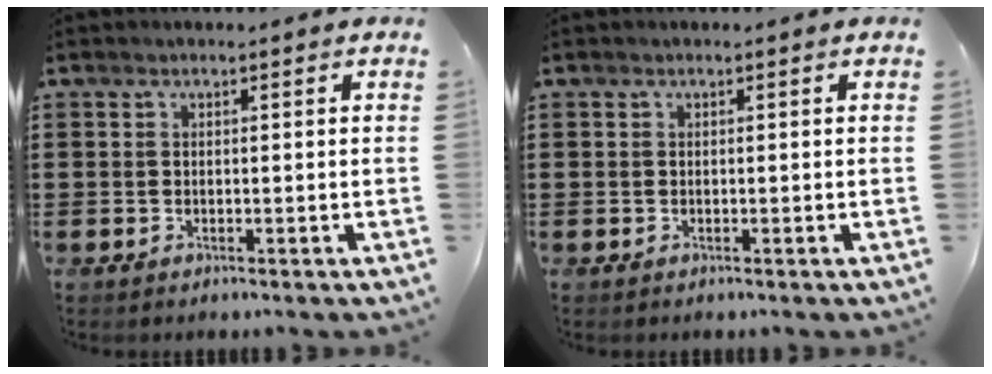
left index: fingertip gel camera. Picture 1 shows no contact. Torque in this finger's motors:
{"motor_torque": [-0.07, -0.05, 0.00, 0.00]}